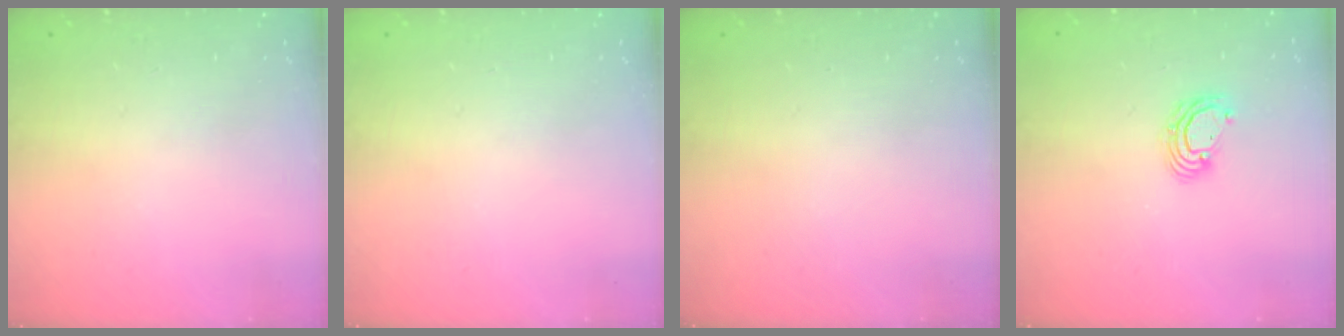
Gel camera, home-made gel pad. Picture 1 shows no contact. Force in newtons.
{"total": 0.0}
{"total": 0.0}
{"total": 5.1, "press": 5.1, "slide": 0.2}